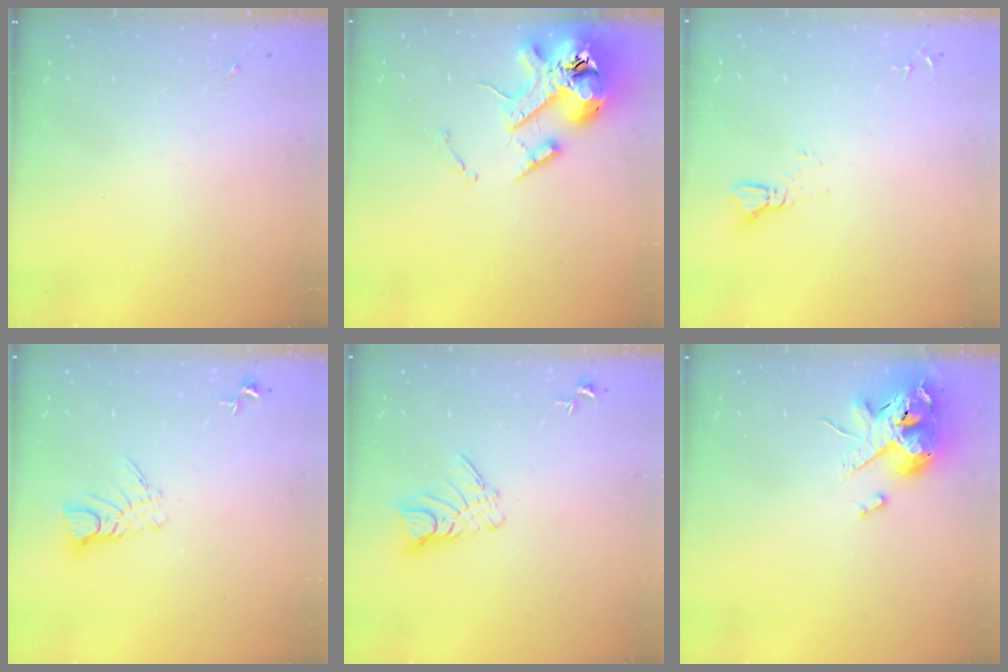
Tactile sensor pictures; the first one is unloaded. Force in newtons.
{"total": 14.5, "press": 14.3, "slide": 2.0}
{"total": 2.4, "press": 2.4, "slide": 0.1}
{"total": 6.6, "press": 6.5, "slide": 0.6}
{"total": 9.2, "press": 9.2, "slide": 0.9}
{"total": 14.4, "press": 14.3, "slide": 2.2}